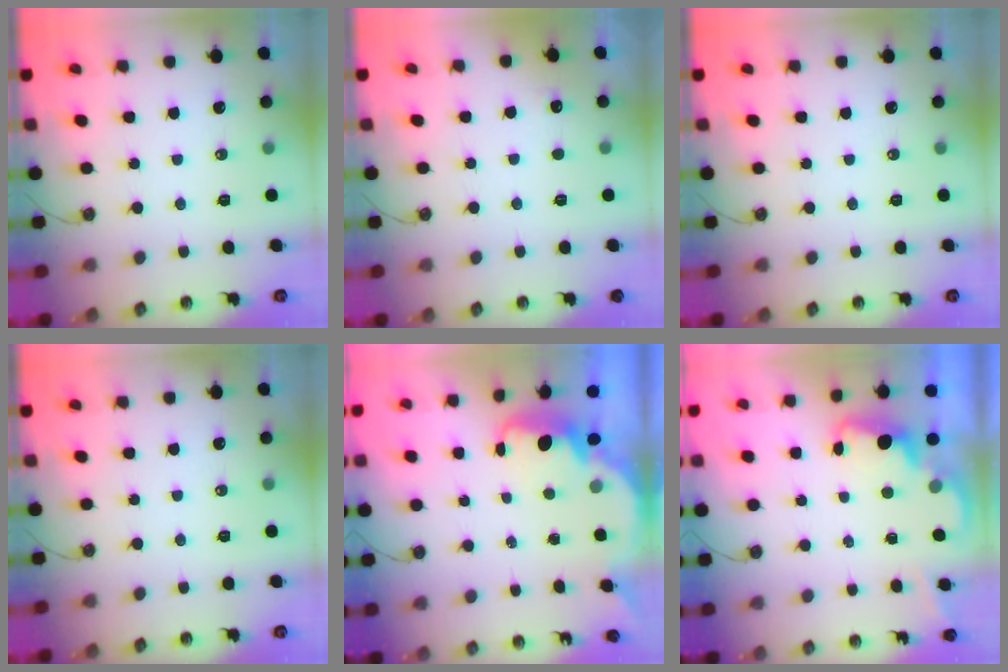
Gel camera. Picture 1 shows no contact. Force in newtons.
{"total": 3.7, "press": 3.5, "slide": 1.1}
{"total": 0.0}
{"total": 0.0}
{"total": 2.5, "press": 2.5, "slide": 0.6}
{"total": 2.1, "press": 2.0, "slide": 0.6}